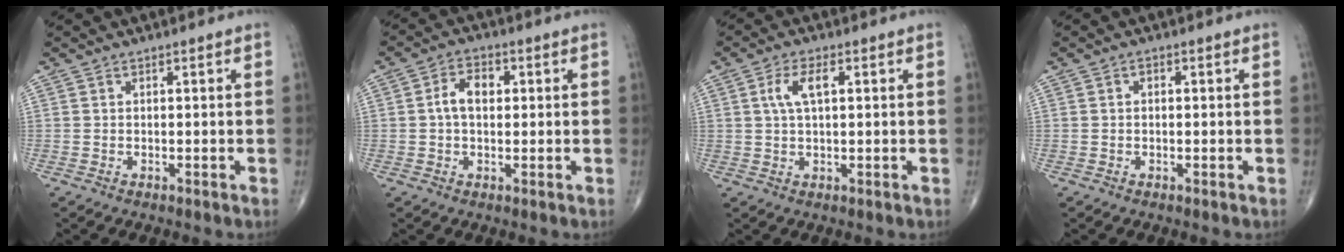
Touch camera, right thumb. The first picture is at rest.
{"total": 5.3, "force": [0.6, 3.4, 4.0], "torque": [-0.069, 0.015, 0.004]}
{"total": 4.9, "force": [1.3, 2.1, 4.3], "torque": [-0.091, 0.009, 0.024]}
{"total": 0.7, "force": [0.1, 0.5, 0.5], "torque": [-0.004, 0.002, 0.001]}